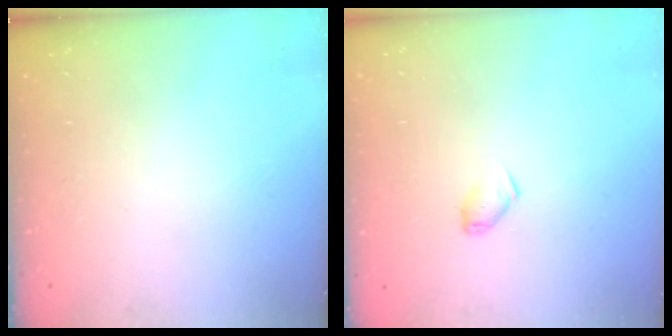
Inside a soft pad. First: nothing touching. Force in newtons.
{"total": 5.3, "press": 5.2, "slide": 0.7}